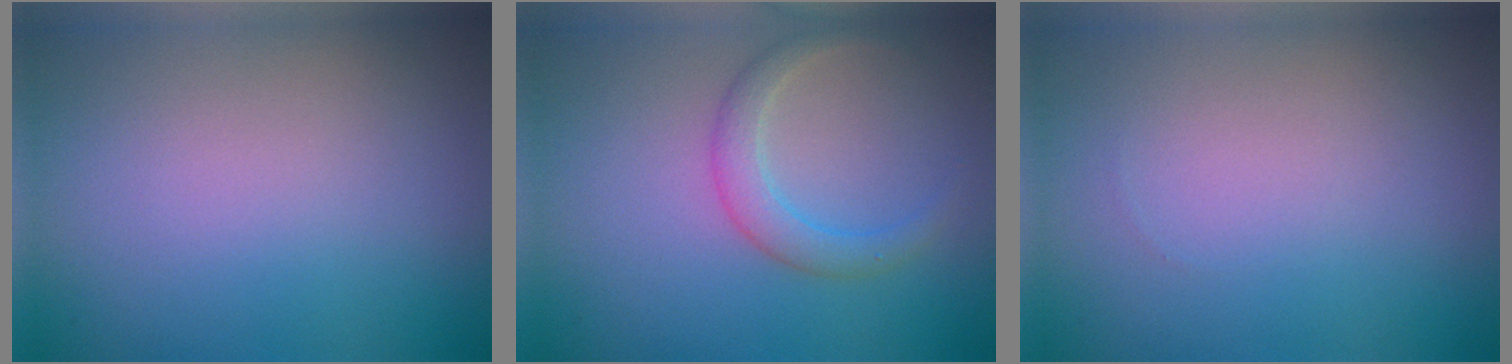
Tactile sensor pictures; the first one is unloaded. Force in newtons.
{"total": 2.3, "press": 2.3, "slide": 0.0}
{"total": 0.0}